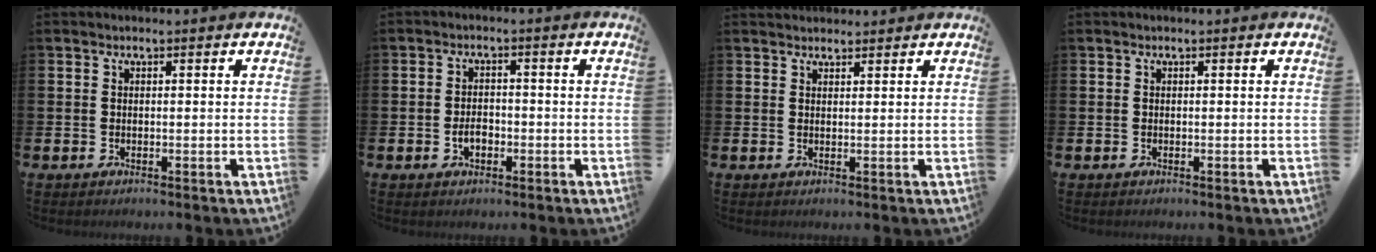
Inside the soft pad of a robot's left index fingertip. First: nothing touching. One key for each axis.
{"total": 2.5, "fx": -0.9, "fy": 1.7, "fz": 1.7, "tx": -0.018, "ty": -0.003, "tz": -0.021}
{"total": 1.7, "fx": 1.6, "fy": 0.5, "fz": 0.0, "tx": 0.008, "ty": -0.005, "tz": 0.028}
{"total": 0.0}